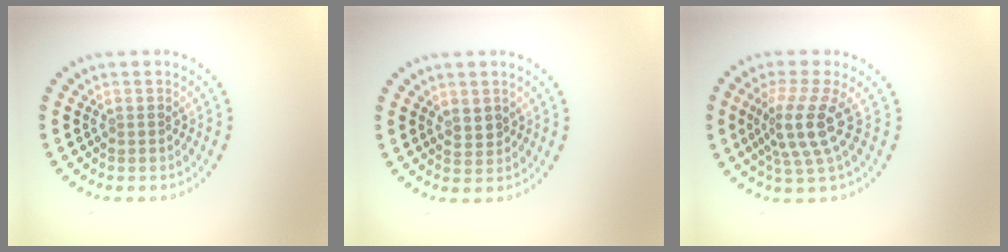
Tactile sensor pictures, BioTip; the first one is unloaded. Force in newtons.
{"total": 1.2, "press": 1.0, "slide": 0.5}
{"total": 4.0, "press": 3.0, "slide": 2.6}